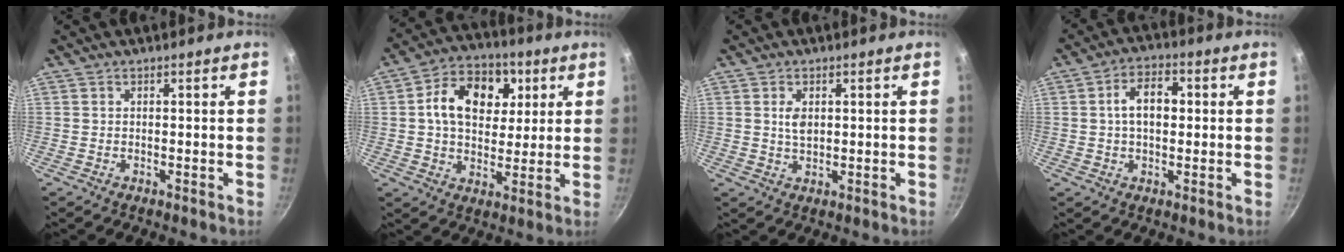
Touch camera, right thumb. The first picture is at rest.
{"total": 14.4, "force": [3.5, 10.2, 9.4], "torque": [-0.120, 0.006, 0.052]}
{"total": 3.1, "force": [0.7, 1.8, 2.3], "torque": [-0.036, -0.005, 0.016]}
{"total": 7.5, "force": [0.9, 4.5, 5.9], "torque": [-0.091, 0.018, 0.010]}